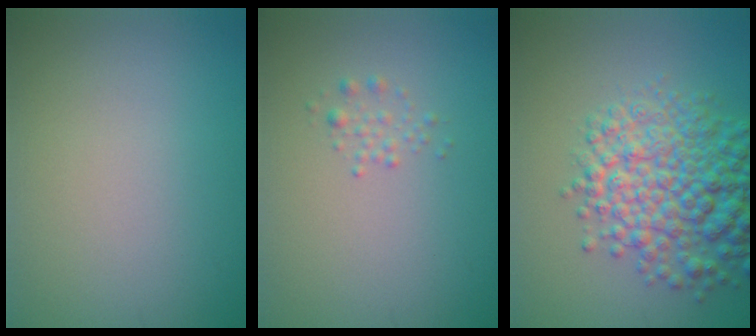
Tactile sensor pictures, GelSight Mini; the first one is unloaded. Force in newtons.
{"total": 1.0, "press": 1.0, "slide": 0.0}
{"total": 8.5, "press": 8.5, "slide": 0.3}